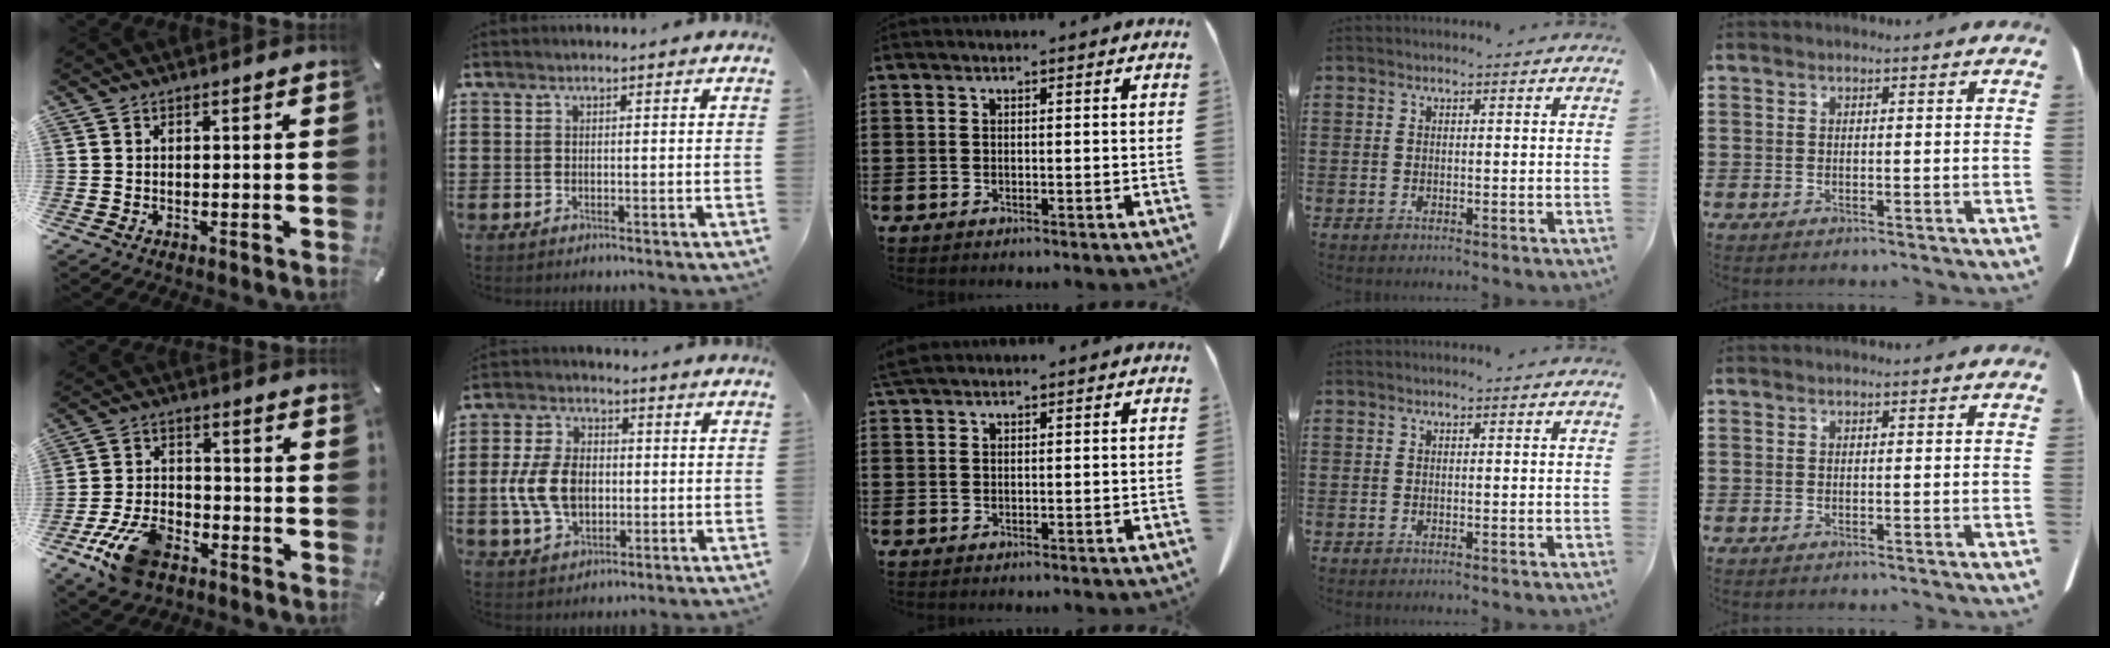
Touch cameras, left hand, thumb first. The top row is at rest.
{"thumb": {"total": 11.8, "force": [-6.9, 6.3, 7.1], "torque": [-0.139, 0.036, -0.124]}, "index": {"total": 8.7, "force": [-0.8, 6.0, 6.3], "torque": [-0.153, 0.008, -0.018]}, "middle": {"total": 1.7, "force": [1.4, 0.3, 0.9], "torque": [-0.023, -0.001, 0.028]}}